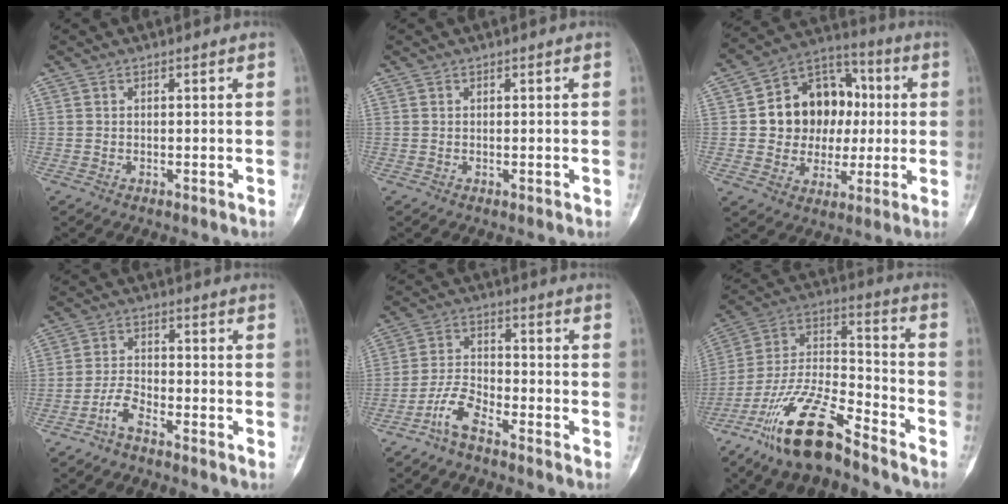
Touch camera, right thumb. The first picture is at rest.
{"total": 0.0}
{"total": 16.3, "force": [1.2, 13.2, 9.4], "torque": [-0.089, 0.026, 0.020]}
{"total": 3.8, "force": [-3.0, 1.1, 2.1], "torque": [-0.046, 0.026, -0.062]}
{"total": 5.8, "force": [-4.4, 1.9, 3.3], "torque": [-0.074, 0.032, -0.095]}
{"total": 17.3, "force": [-12.4, 4.7, 11.1], "torque": [-0.210, 0.075, -0.232]}